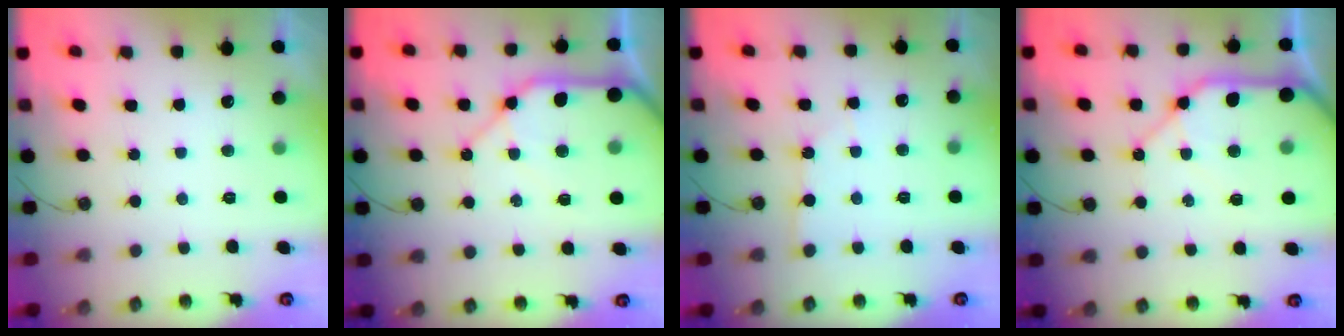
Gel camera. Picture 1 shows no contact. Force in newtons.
{"total": 16.8, "press": 16.7, "slide": 2.3}
{"total": 3.0, "press": 3.0, "slide": 0.5}
{"total": 16.8, "press": 16.7, "slide": 2.3}